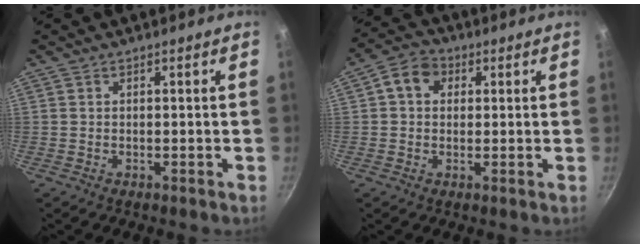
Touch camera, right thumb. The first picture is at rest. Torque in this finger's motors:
{"motor_torque": [0.09, 0.24, 0.06, 0.10, 0.11]}